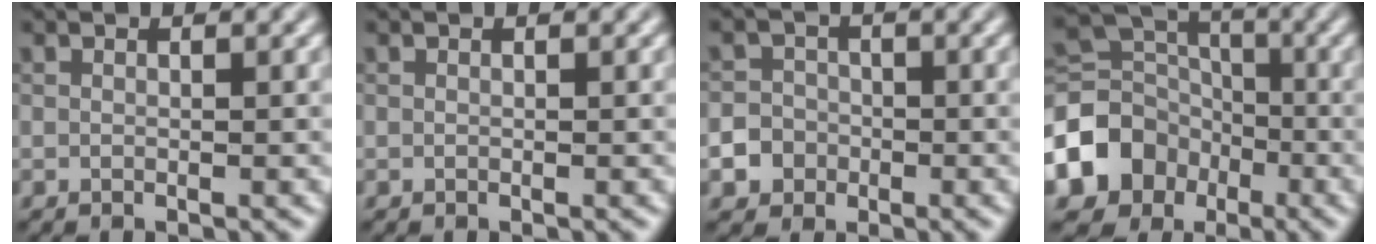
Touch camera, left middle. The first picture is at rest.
{"total": 0.0}
{"total": 5.2, "force": [-2.5, 4.5, 0.7], "torque": [0.002, -0.005, -0.061]}
{"total": 9.0, "force": [-4.0, 7.1, 3.8], "torque": [-0.088, -0.001, -0.087]}